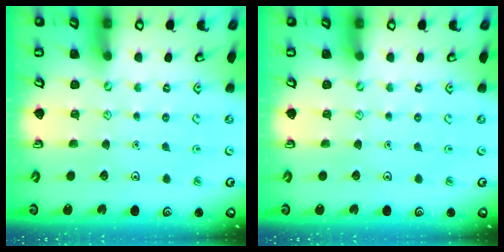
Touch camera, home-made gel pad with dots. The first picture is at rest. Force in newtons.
{"total": 0.0}